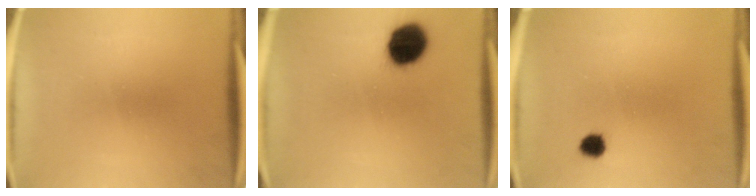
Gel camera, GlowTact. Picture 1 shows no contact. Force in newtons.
{"total": 12.2}
{"total": 2.5}